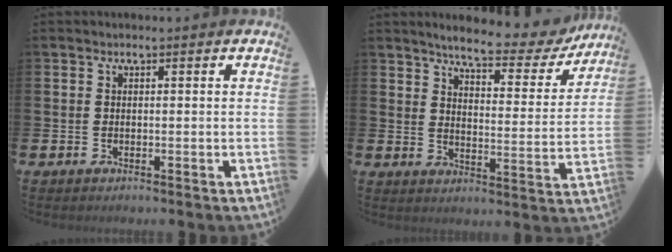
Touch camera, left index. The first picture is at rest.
{"total": 6.2, "force": [5.6, 1.2, 2.4], "torque": [-0.053, -0.043, 0.088]}